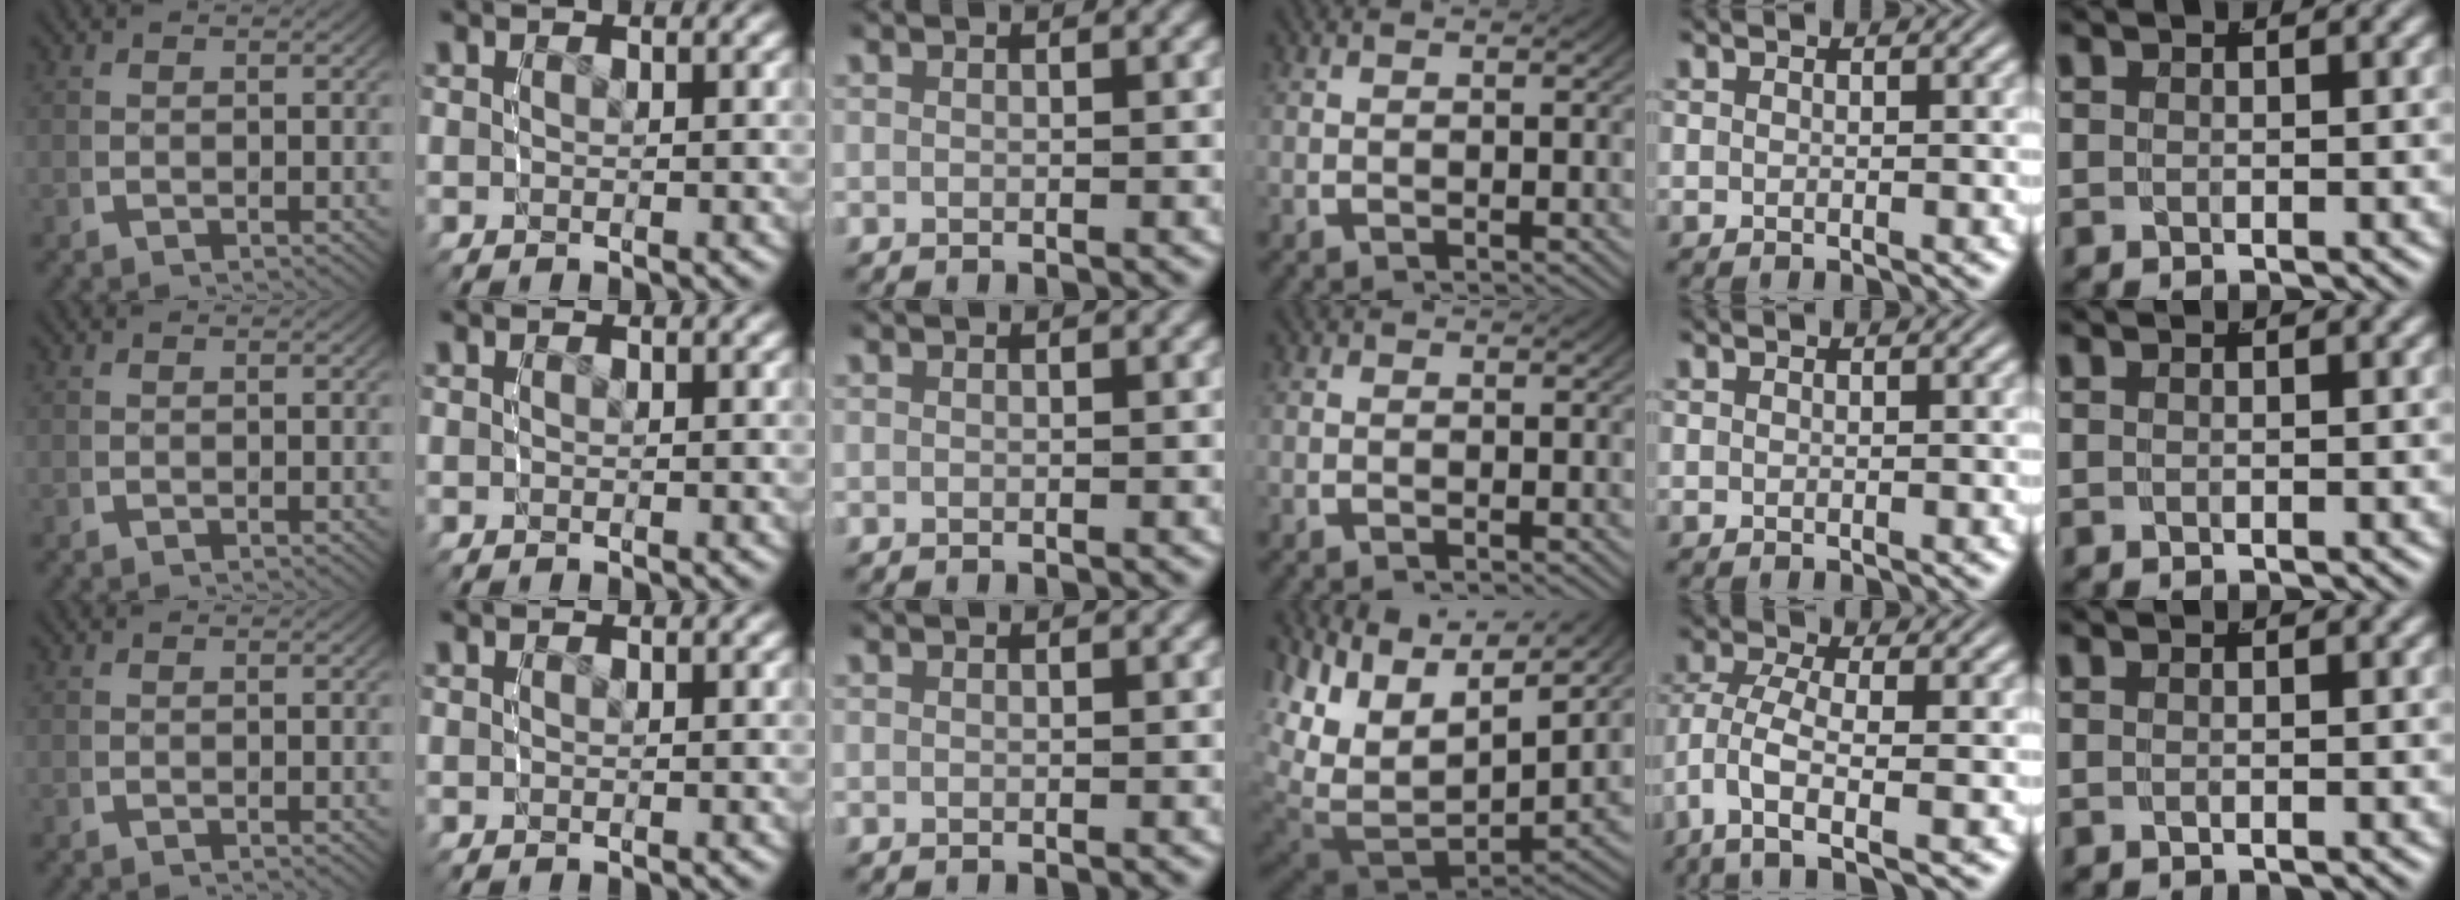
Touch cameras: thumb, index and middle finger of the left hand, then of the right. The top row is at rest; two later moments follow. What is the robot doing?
{"motion": "grasp_and_lifting", "object": "backpack"}